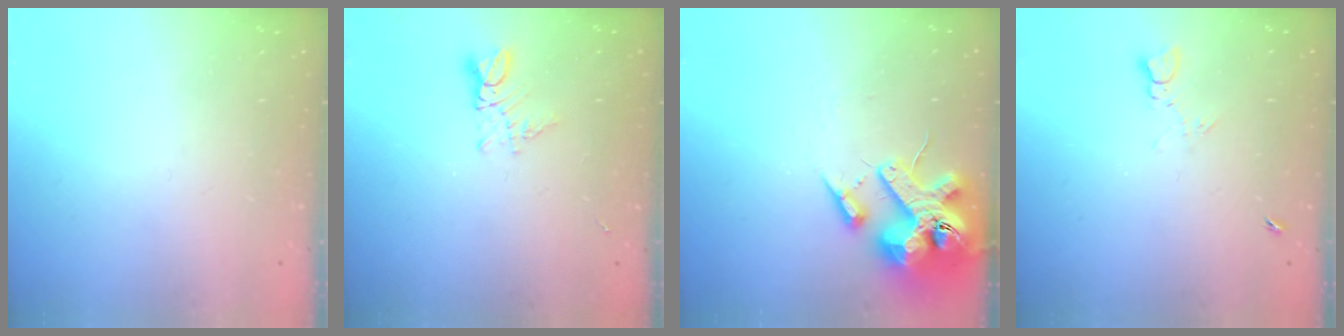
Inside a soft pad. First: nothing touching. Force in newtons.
{"total": 3.0, "press": 3.0, "slide": 0.4}
{"total": 17.8, "press": 17.6, "slide": 2.6}
{"total": 3.0, "press": 2.9, "slide": 0.4}